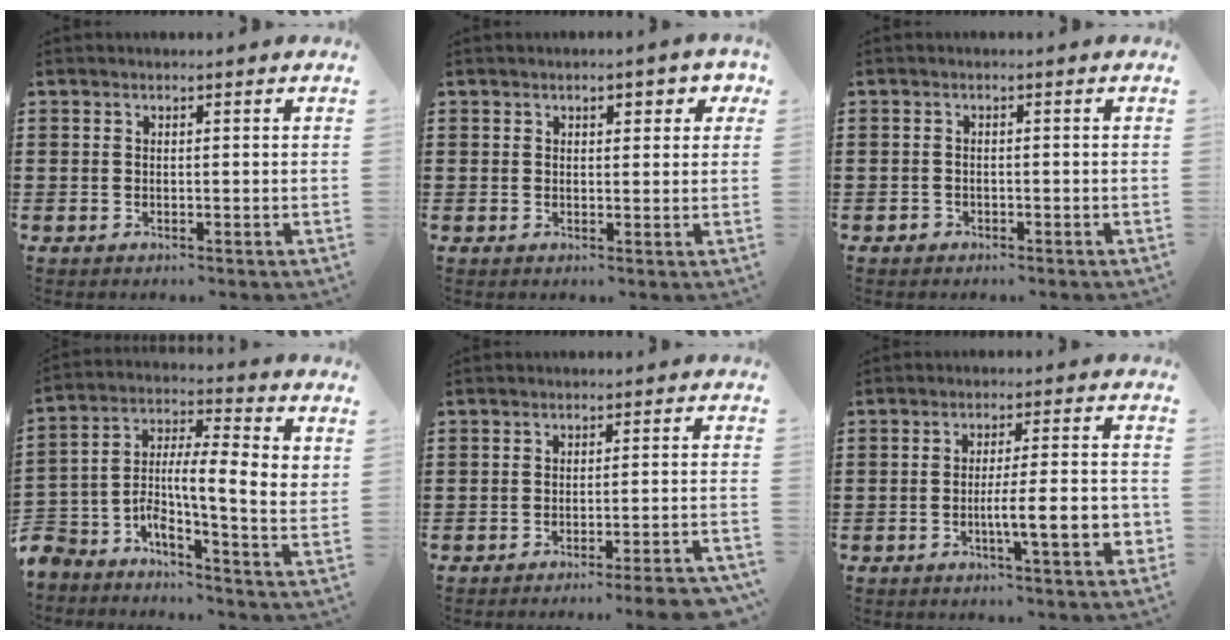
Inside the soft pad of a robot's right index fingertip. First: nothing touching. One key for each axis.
{"total": 2.6, "fx": 1.2, "fy": 1.1, "fz": 2.0, "tx": -0.025, "ty": 0.002, "tz": 0.016}
{"total": 0.8, "fx": -0.7, "fy": 0.4, "fz": 0.1, "tx": -0.003, "ty": 0.001, "tz": -0.015}
{"total": 5.9, "fx": -1.0, "fy": 0.9, "fz": 5.8, "tx": -0.130, "ty": -0.032, "tz": -0.029}
{"total": 3.8, "fx": -3.2, "fy": -0.4, "fz": 2.0, "tx": -0.033, "ty": -0.012, "tz": -0.061}
{"total": 8.5, "fx": -2.5, "fy": 1.3, "fz": 8.0, "tx": -0.128, "ty": -0.008, "tz": -0.044}